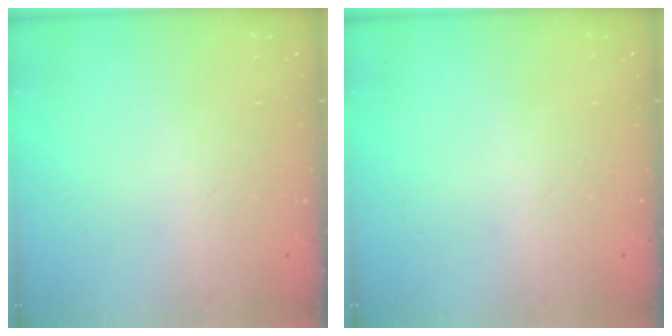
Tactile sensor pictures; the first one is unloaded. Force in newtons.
{"total": 0.0}